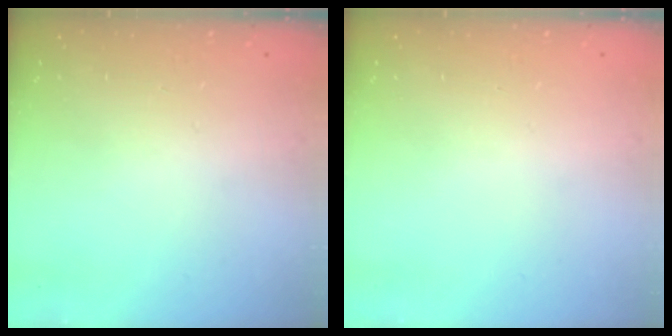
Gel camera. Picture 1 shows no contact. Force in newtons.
{"total": 0.0}